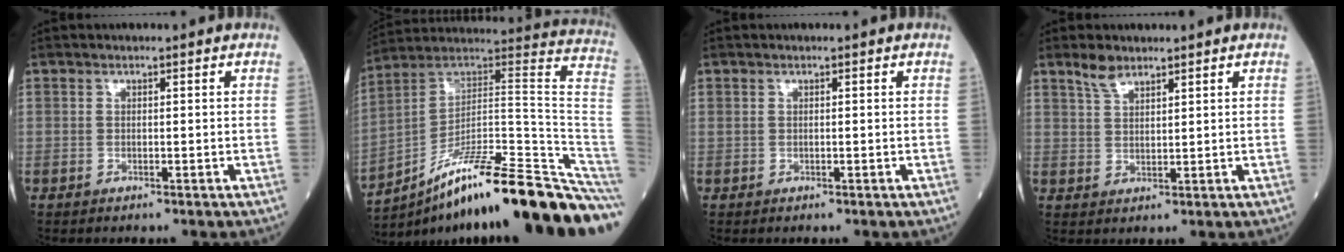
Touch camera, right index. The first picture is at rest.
{"total": 26.8, "force": [-18.1, 1.8, 19.6], "torque": [-0.173, 0.051, -0.281]}
{"total": 0.0}
{"total": 3.2, "force": [2.6, 1.1, 1.4], "torque": [-0.032, 0.005, 0.054]}